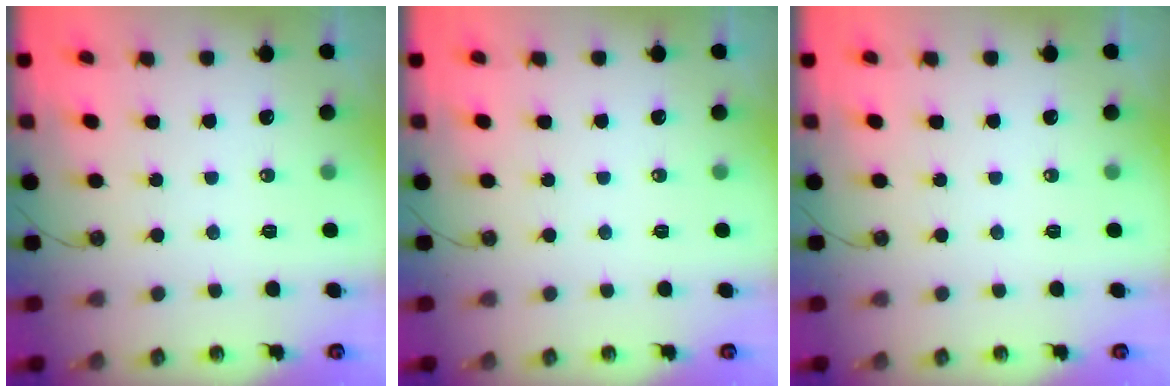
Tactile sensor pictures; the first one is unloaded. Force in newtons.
{"total": 0.0}
{"total": 0.0}